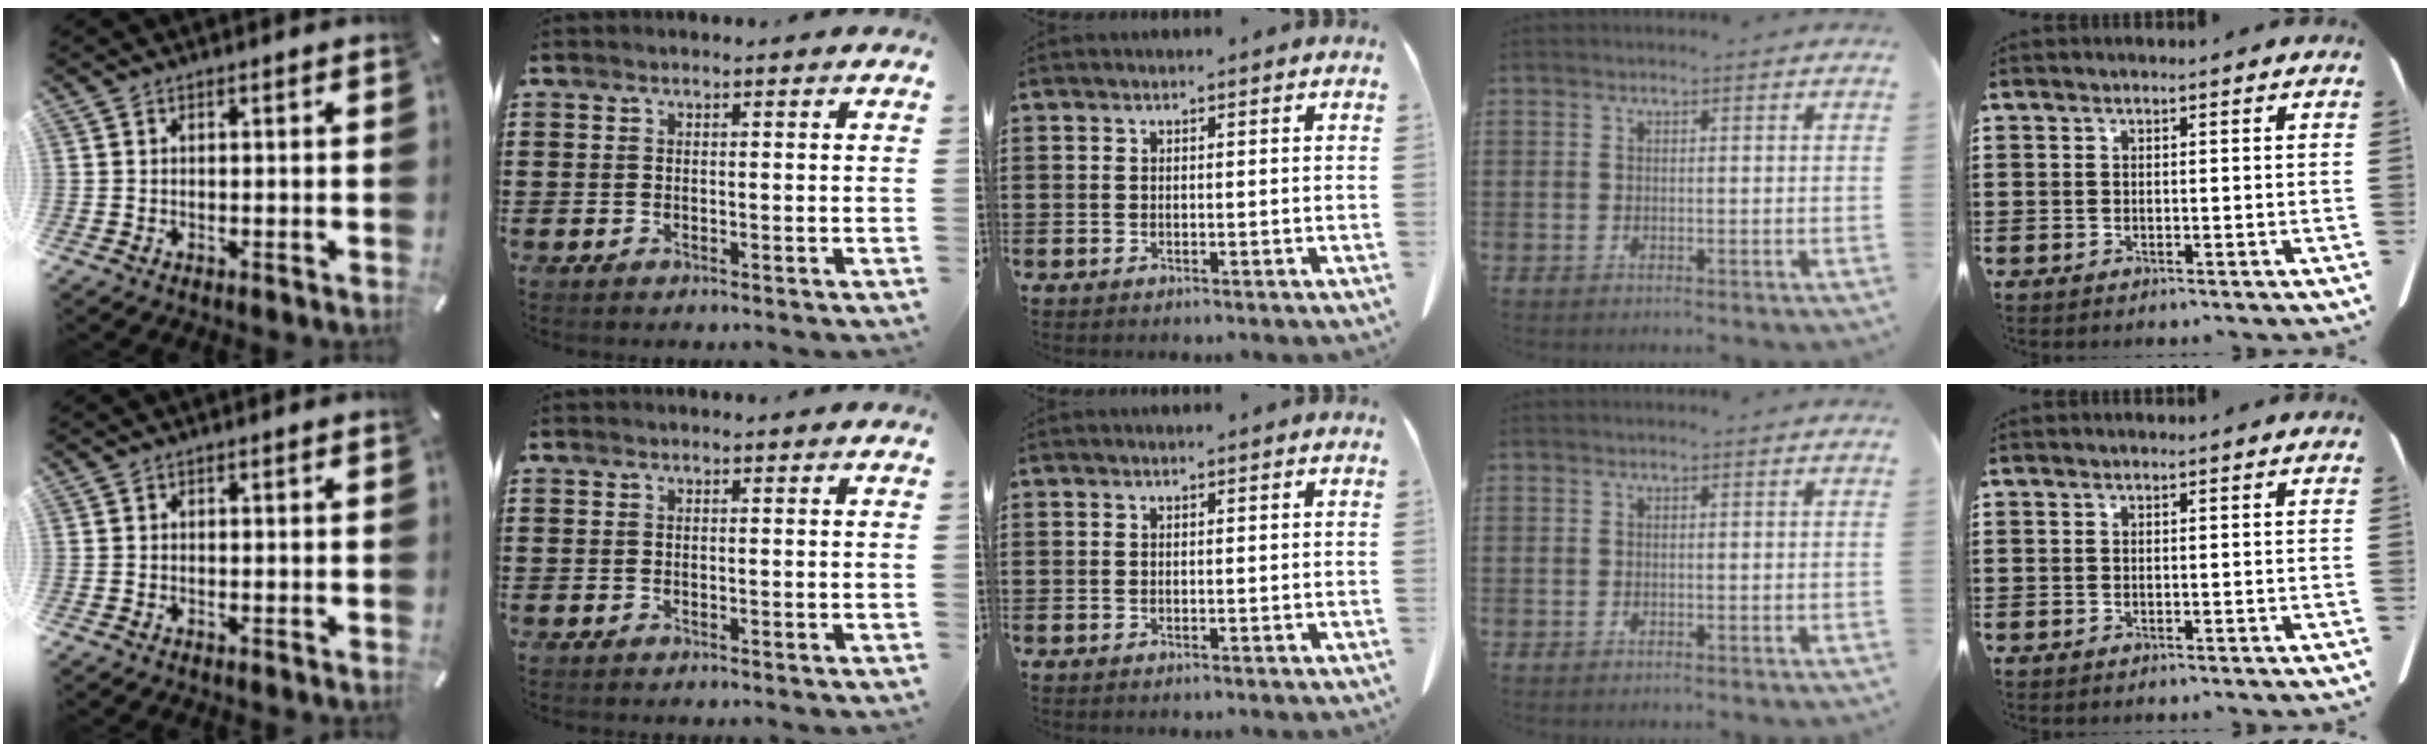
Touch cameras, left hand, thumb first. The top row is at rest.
{}